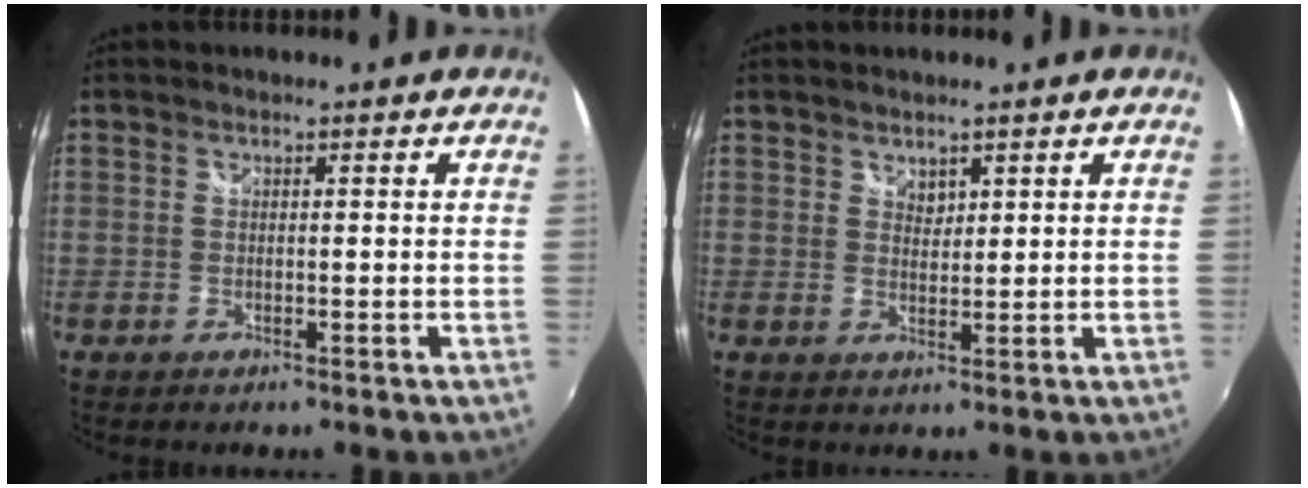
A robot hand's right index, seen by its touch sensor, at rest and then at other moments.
{"total": 1.8, "force": [1.4, 1.1, 0.4], "torque": [-0.002, 0.000, 0.025]}